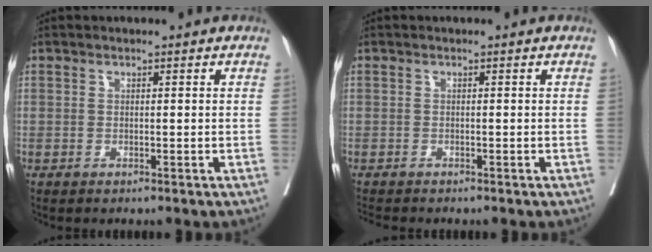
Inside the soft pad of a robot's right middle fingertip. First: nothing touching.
{"total": 2.1, "force": [-2.0, 0.2, 0.6], "torque": [-0.018, -0.008, -0.032]}